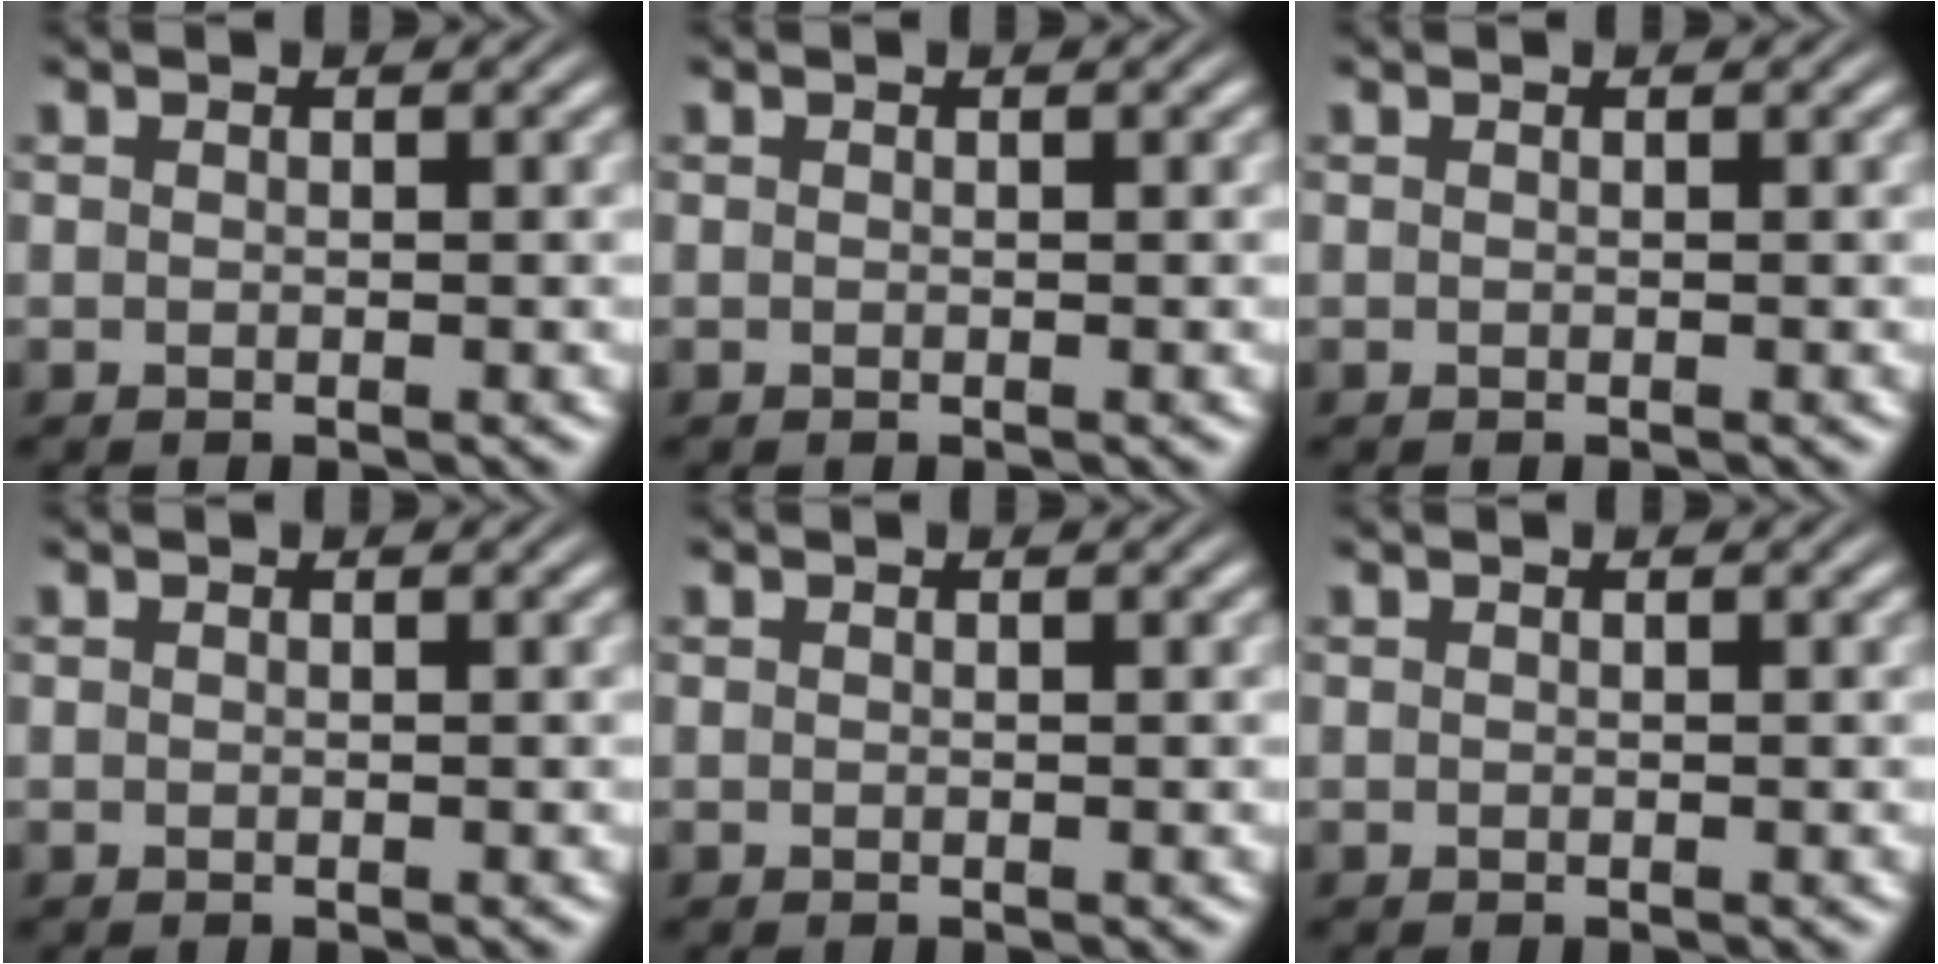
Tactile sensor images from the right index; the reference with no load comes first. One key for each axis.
{"total": 0.0}
{"total": 0.0}
{"total": 0.0}
{"total": 0.0}
{"total": 0.0}